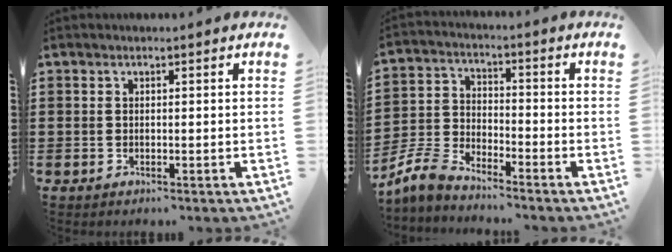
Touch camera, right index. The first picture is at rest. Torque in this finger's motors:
{"motor_torque": [-1.30, 0.84, -0.46, -0.21]}